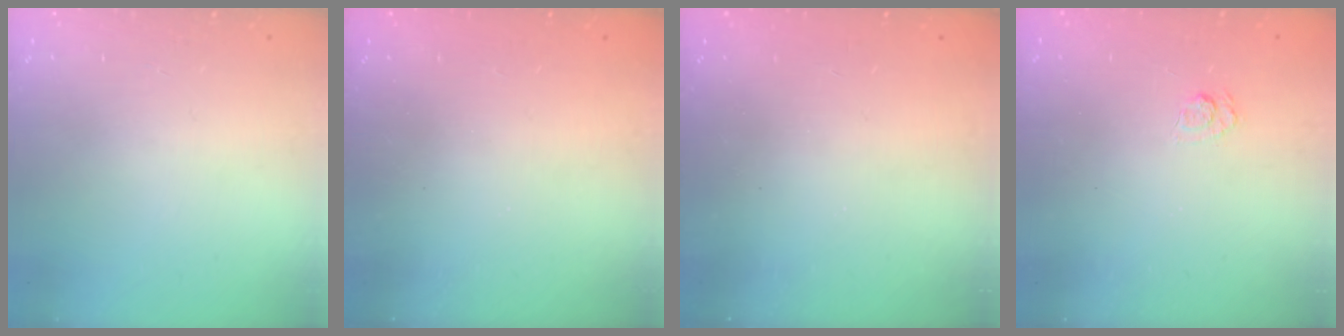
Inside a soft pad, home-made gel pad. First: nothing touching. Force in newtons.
{"total": 2.3, "press": 2.1, "slide": 0.8}
{"total": 2.3, "press": 2.2, "slide": 0.8}
{"total": 2.5, "press": 2.1, "slide": 1.4}